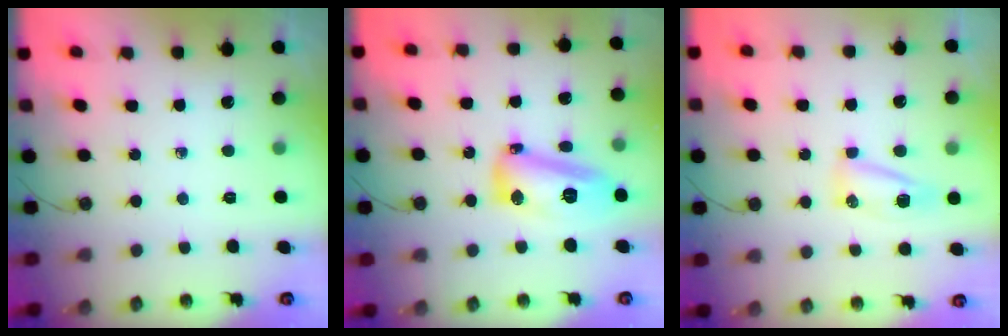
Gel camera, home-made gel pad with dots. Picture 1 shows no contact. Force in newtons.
{"total": 14.0, "press": 13.9, "slide": 1.6}
{"total": 6.6, "press": 6.5, "slide": 1.1}